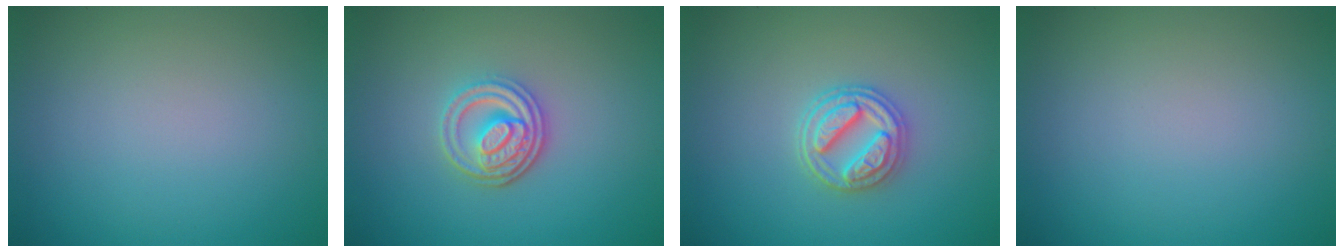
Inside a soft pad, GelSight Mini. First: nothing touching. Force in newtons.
{"total": 3.9, "press": 3.1, "slide": 2.3}
{"total": 3.6, "press": 3.3, "slide": 1.4}
{"total": 0.0}